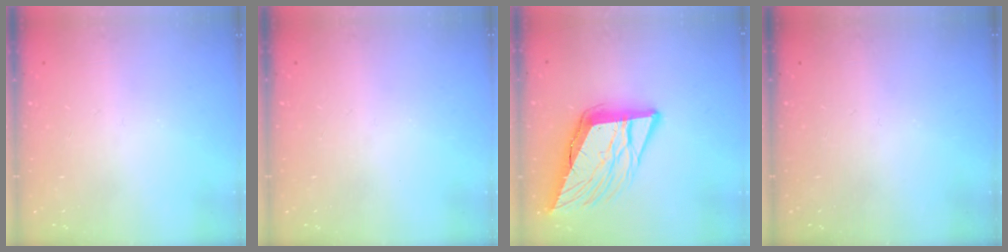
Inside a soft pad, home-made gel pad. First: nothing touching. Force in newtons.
{"total": 0.0}
{"total": 15.3, "press": 15.1, "slide": 2.7}
{"total": 0.0}